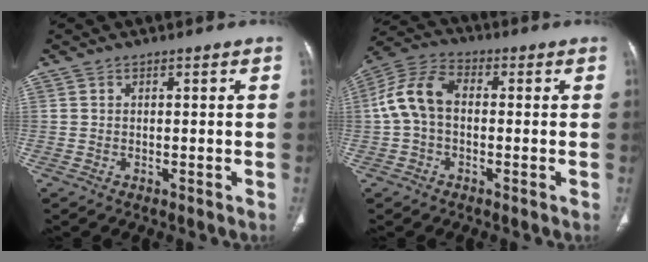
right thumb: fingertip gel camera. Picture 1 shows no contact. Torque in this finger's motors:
{"motor_torque": [-0.48, 0.43, 0.56, -0.52, 0.11]}